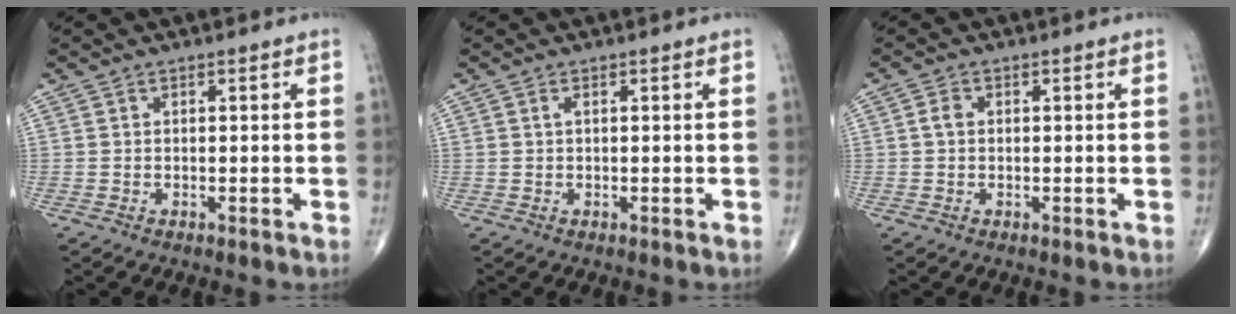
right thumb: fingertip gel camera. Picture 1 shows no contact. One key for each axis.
{"total": 0.6, "fx": 0.2, "fy": 0.2, "fz": 0.5, "tx": -0.012, "ty": 0.003, "tz": 0.004}
{"total": 1.6, "fx": 0.1, "fy": 1.2, "fz": 1.1, "tx": -0.019, "ty": 0.005, "tz": 0.001}